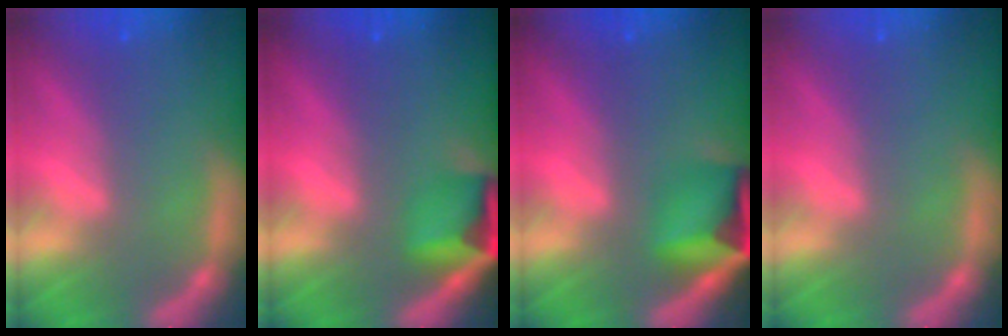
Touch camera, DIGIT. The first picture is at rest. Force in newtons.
{"total": 4.9}
{"total": 6.4}
{"total": 0.0}